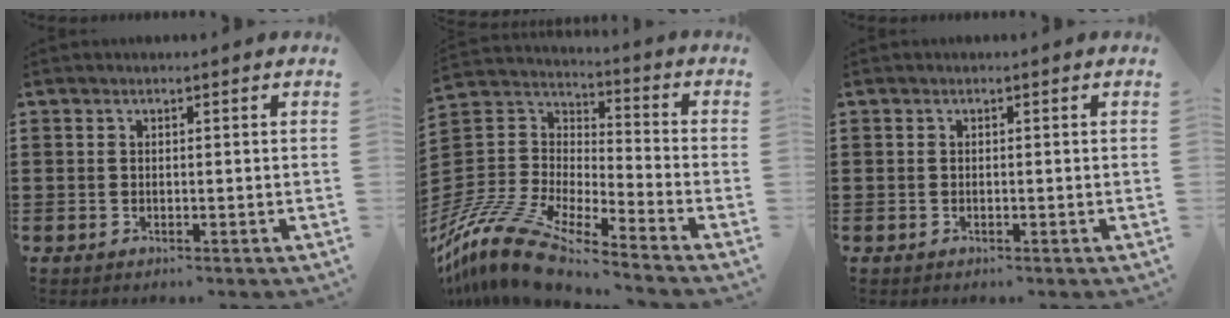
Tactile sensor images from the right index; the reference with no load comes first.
{"total": 12.5, "force": [-11.2, 1.7, 5.2], "torque": [-0.140, 0.010, -0.234]}
{"total": 0.0}